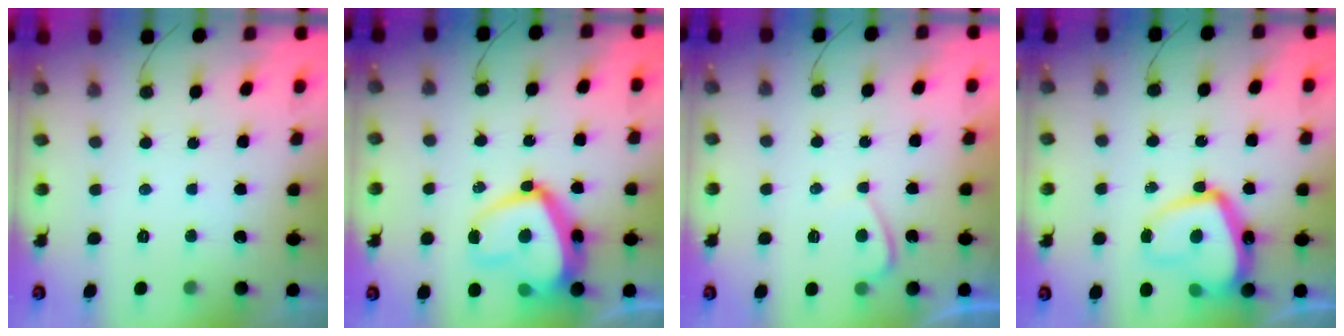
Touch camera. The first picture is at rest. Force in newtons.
{"total": 17.1, "press": 17.1, "slide": 1.6}
{"total": 0.0}
{"total": 15.7, "press": 15.6, "slide": 1.5}